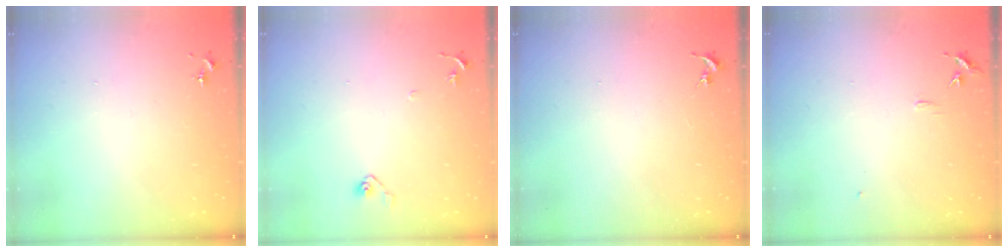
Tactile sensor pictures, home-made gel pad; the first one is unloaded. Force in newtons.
{"total": 4.8, "press": 4.7, "slide": 1.0}
{"total": 0.0}
{"total": 5.8, "press": 5.8, "slide": 0.6}